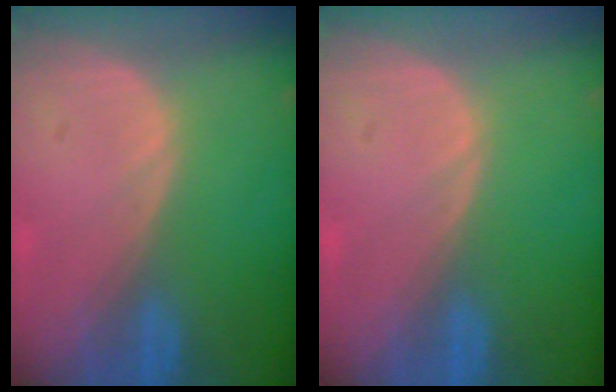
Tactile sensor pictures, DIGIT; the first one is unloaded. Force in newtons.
{"total": 0.0}